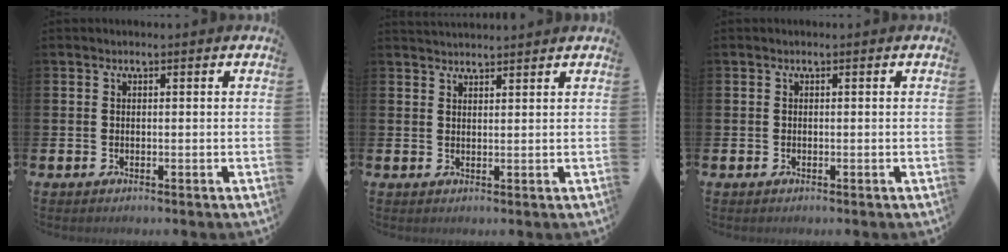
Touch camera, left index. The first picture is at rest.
{"total": 1.9, "force": [1.9, 0.2, 0.1], "torque": [0.005, -0.011, 0.033]}
{"total": 0.0}